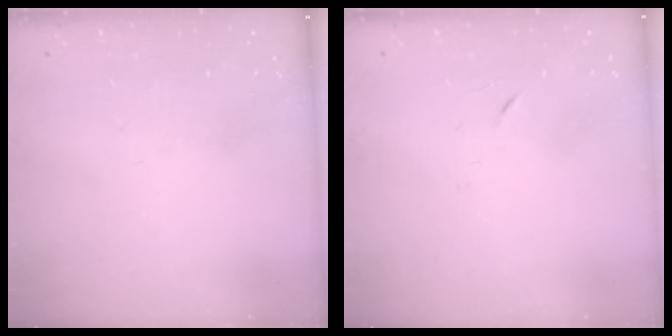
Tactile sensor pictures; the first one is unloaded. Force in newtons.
{"total": 3.7, "press": 3.6, "slide": 0.9}